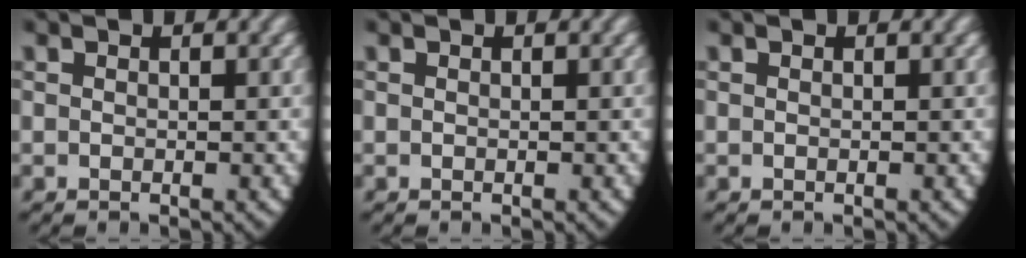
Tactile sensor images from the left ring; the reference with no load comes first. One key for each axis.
{"total": 0.0}
{"total": 0.0}